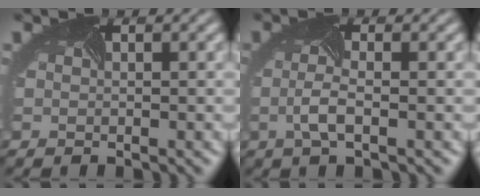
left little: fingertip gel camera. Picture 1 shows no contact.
{"total": 2.2, "force": [-0.7, 0.5, 2.0], "torque": [-0.052, -0.004, -0.013]}